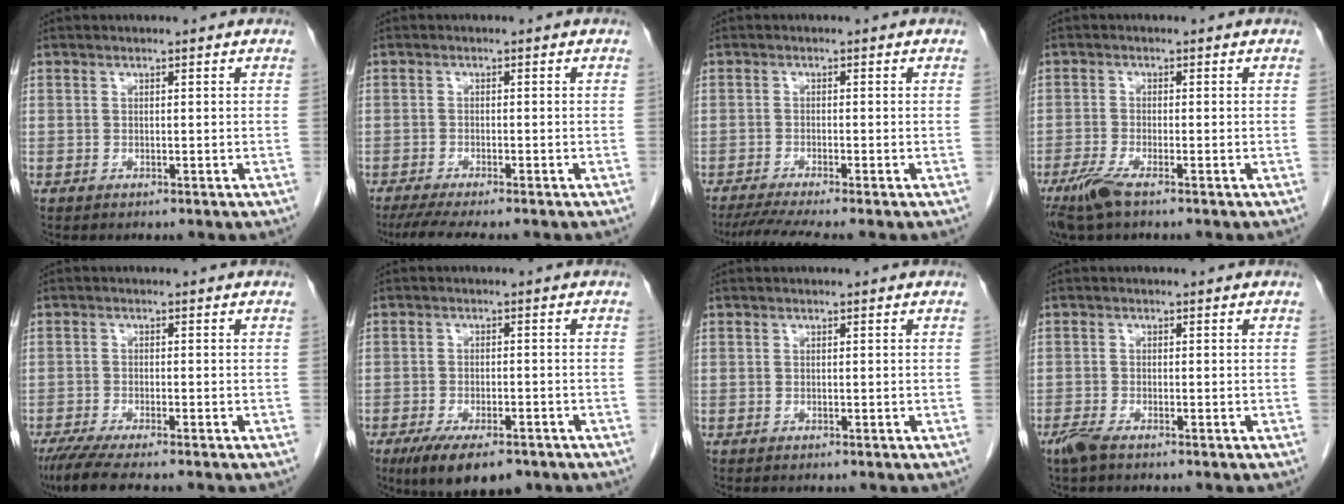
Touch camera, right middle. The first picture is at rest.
{"total": 6.3, "force": [-5.2, 0.3, 3.6], "torque": [-0.053, -0.017, -0.084]}
{"total": 5.7, "force": [-4.7, -0.8, 3.1], "torque": [-0.053, -0.018, -0.079]}
{"total": 4.2, "force": [-2.8, 0.4, 3.1], "torque": [-0.072, -0.013, -0.058]}
{"total": 7.0, "force": [-5.7, 0.3, 4.1], "torque": [-0.068, -0.020, -0.094]}
{"total": 9.3, "force": [-6.5, 3.1, 5.9], "torque": [-0.095, -0.013, -0.100]}
{"total": 0.0}
{"total": 2.4, "force": [-1.8, 0.5, 1.5], "torque": [-0.039, -0.007, -0.035]}